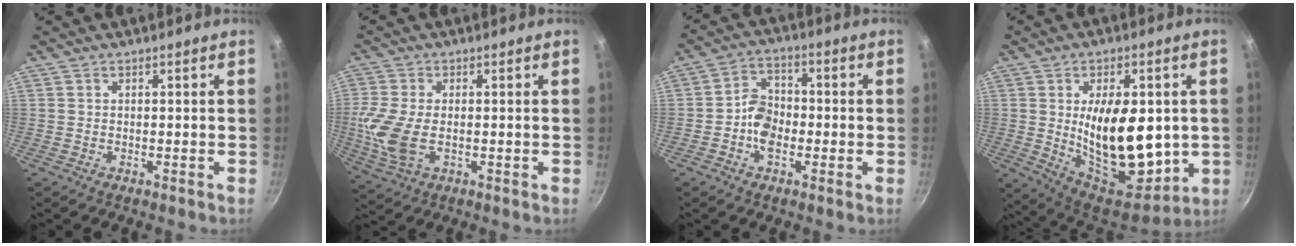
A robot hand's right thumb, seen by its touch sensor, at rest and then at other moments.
{"total": 9.3, "force": [-0.7, 5.4, 7.6], "torque": [-0.167, -0.009, -0.013]}
{"total": 6.9, "force": [-1.5, 5.0, 4.5], "torque": [-0.057, 0.022, -0.039]}
{"total": 20.8, "force": [0.3, 11.3, 17.5], "torque": [-0.234, -0.034, 0.022]}